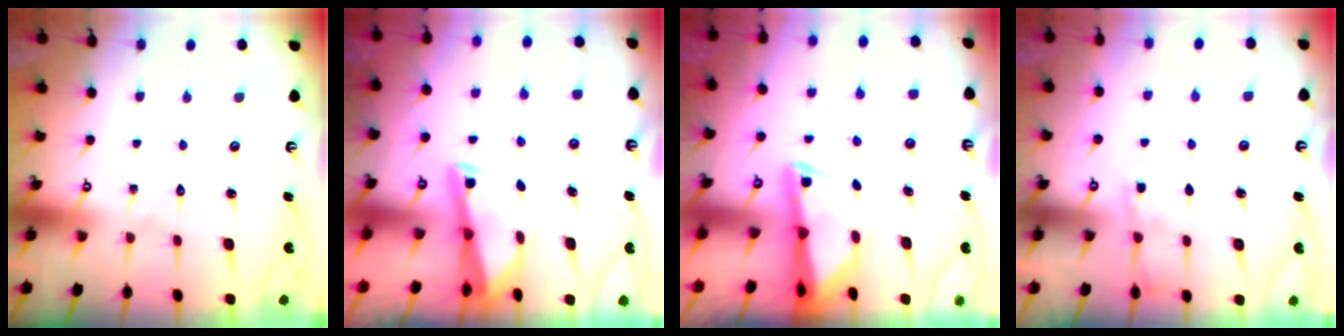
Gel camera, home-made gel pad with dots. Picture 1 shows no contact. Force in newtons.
{"total": 2.5, "press": 2.5, "slide": 0.2}
{"total": 3.3, "press": 3.3, "slide": 0.4}
{"total": 2.5, "press": 2.5, "slide": 0.4}